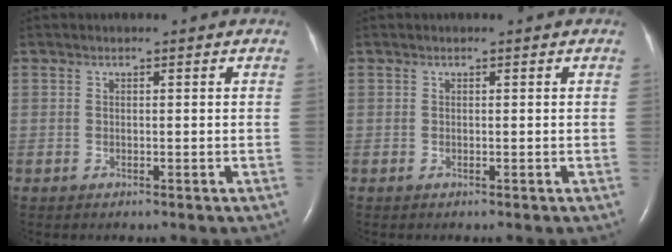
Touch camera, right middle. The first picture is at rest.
{"total": 0.0}